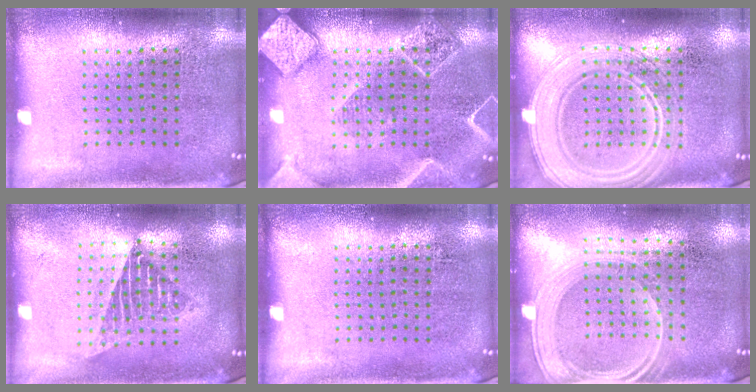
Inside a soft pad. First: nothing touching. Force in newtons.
{"total": 2.1, "press": 2.1, "slide": 0.3}
{"total": 3.0, "press": 3.0, "slide": 0.4}
{"total": 1.5, "press": 1.3, "slide": 0.7}
{"total": 0.0}
{"total": 2.0, "press": 1.7, "slide": 1.1}